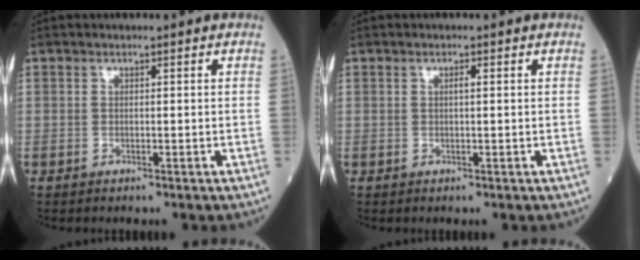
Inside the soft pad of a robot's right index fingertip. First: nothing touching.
{"total": 0.7, "force": [0.2, 0.1, 0.7], "torque": [-0.015, 0.003, 0.001]}